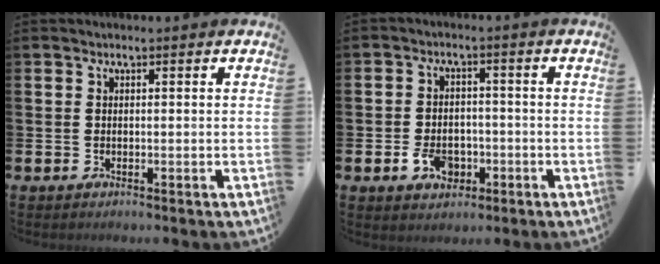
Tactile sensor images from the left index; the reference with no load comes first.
{"total": 4.4, "force": [-2.0, 3.1, 2.5], "torque": [-0.044, 0.003, -0.041]}